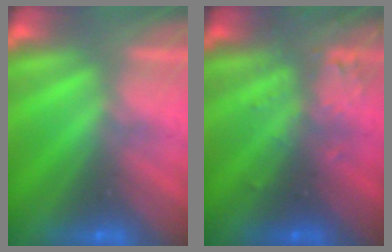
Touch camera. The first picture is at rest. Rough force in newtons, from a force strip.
{"total": 3.3}